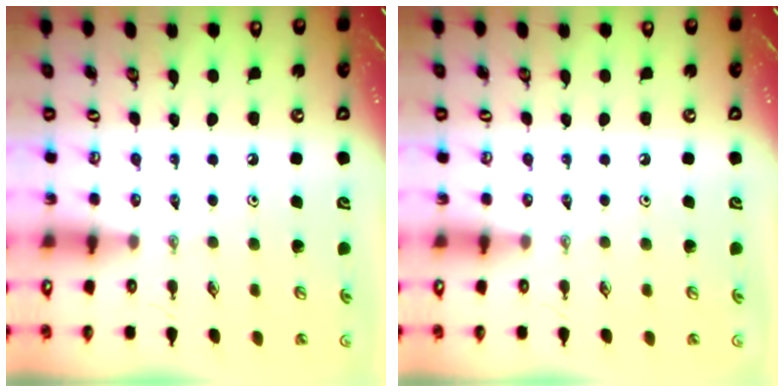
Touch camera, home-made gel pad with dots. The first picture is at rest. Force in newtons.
{"total": 0.0}